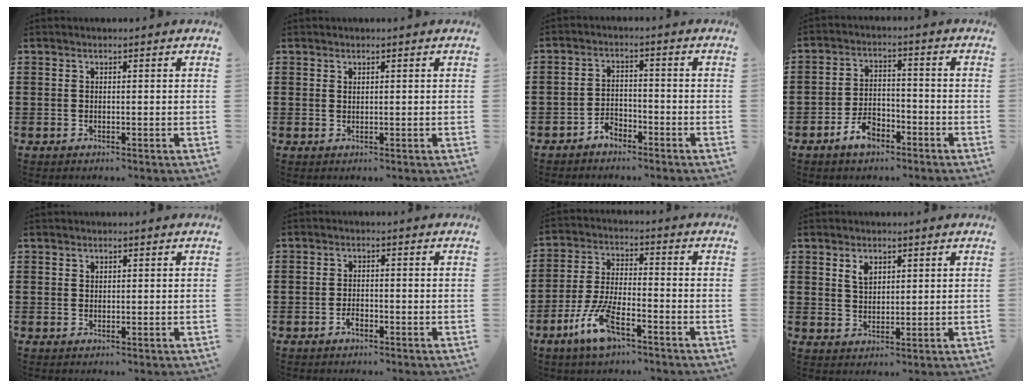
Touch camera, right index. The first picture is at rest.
{"total": 0.5, "force": [0.4, 0.2, 0.2], "torque": [-0.005, 0.001, 0.008]}
{"total": 2.9, "force": [-2.6, 1.2, 0.5], "torque": [-0.015, 0.005, -0.054]}
{"total": 5.2, "force": [-3.7, 2.5, 2.7], "torque": [-0.051, 0.012, -0.071]}
{"total": 0.7, "force": [0.6, 0.5, 0.1], "torque": [-0.004, 0.001, 0.012]}
{"total": 1.7, "force": [-1.1, 0.7, 1.0], "torque": [-0.022, -0.002, -0.021]}
{"total": 9.1, "force": [-5.1, 2.6, 7.0], "torque": [-0.163, -0.009, -0.097]}
{"total": 2.8, "force": [1.6, 1.7, 1.6], "torque": [-0.037, 0.005, 0.030]}